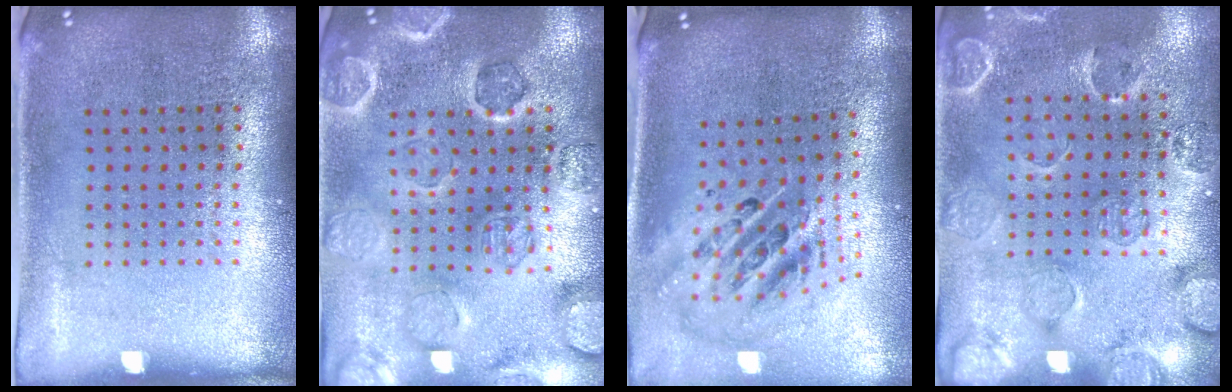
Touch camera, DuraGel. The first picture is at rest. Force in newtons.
{"total": 2.6, "press": 2.6, "slide": 0.4}
{"total": 2.7, "press": 1.9, "slide": 1.9}
{"total": 2.5, "press": 1.8, "slide": 1.8}